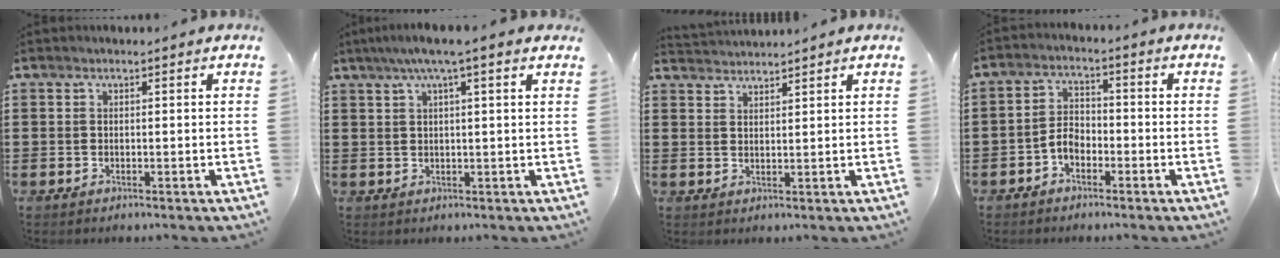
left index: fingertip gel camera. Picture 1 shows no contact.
{"total": 3.8, "force": [2.1, -0.1, 3.2], "torque": [-0.066, 0.004, 0.036]}
{"total": 2.0, "force": [2.0, -0.3, -0.4], "torque": [0.001, -0.003, 0.040]}
{"total": 3.5, "force": [-2.1, 2.0, 2.1], "torque": [-0.055, 0.002, -0.047]}